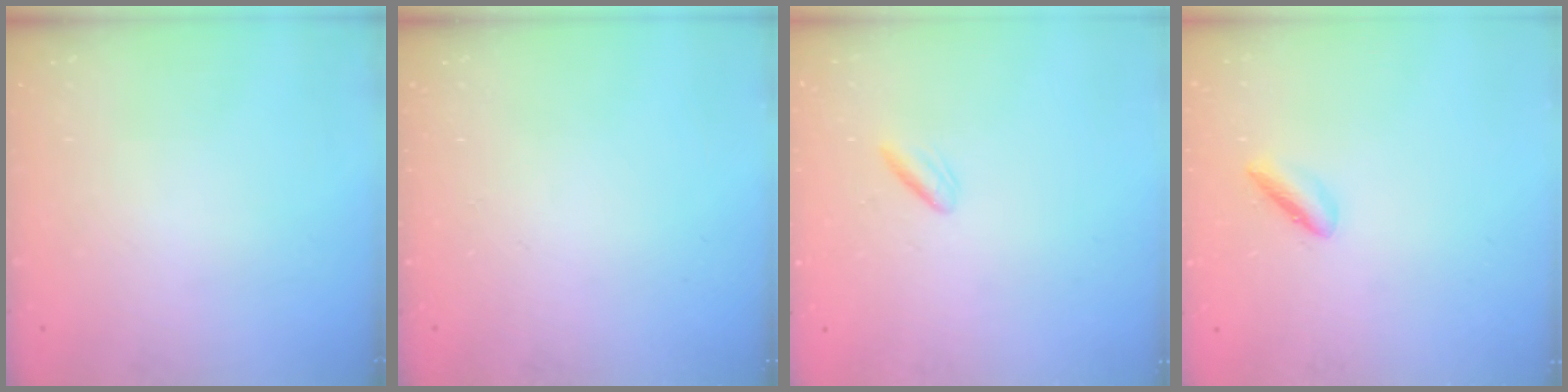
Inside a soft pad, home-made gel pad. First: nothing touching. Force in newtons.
{"total": 0.0}
{"total": 2.0, "press": 1.7, "slide": 1.1}
{"total": 2.0, "press": 1.9, "slide": 0.5}